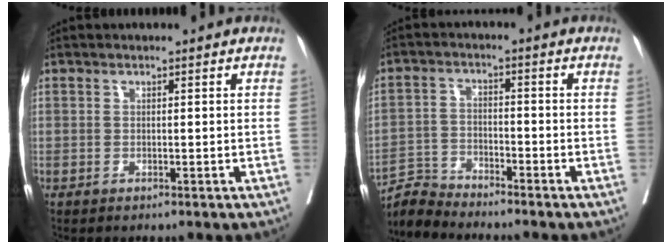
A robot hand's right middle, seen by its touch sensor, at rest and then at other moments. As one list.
[{"total": 4.9, "force": [-4.7, -0.3, -1.1], "torque": [0.014, -0.008, -0.093]}]